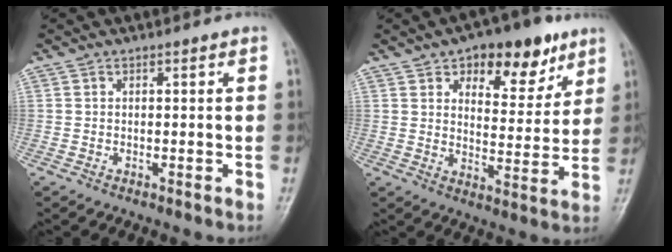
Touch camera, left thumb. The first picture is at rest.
{"total": 11.5, "force": [6.9, 5.5, 7.4], "torque": [-0.068, -0.036, 0.100]}